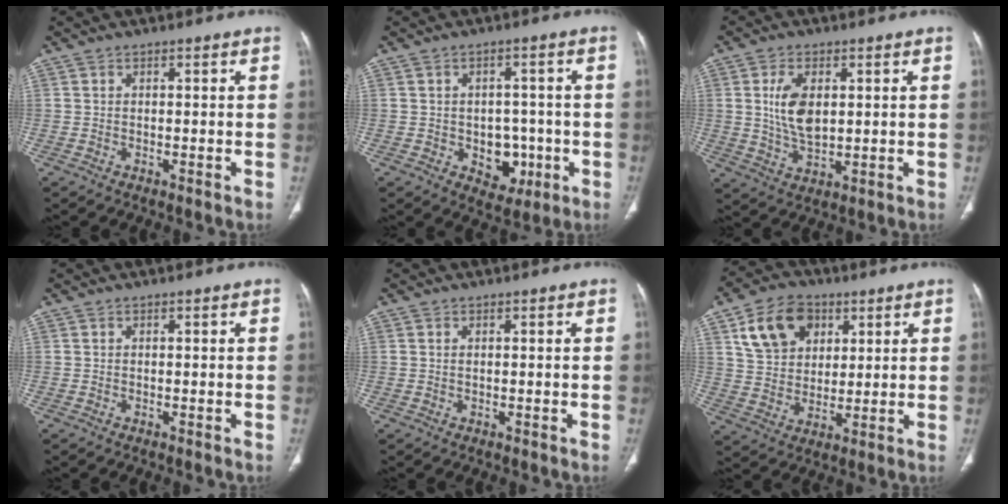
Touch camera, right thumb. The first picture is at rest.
{"total": 7.4, "force": [-1.7, 5.6, 4.4], "torque": [-0.019, 0.013, -0.011]}
{"total": 8.2, "force": [1.5, 4.6, 6.7], "torque": [-0.124, -0.009, 0.036]}
{"total": 0.0}
{"total": 0.0}
{"total": 13.0, "force": [5.6, 9.5, 6.8], "torque": [-0.092, -0.009, 0.104]}